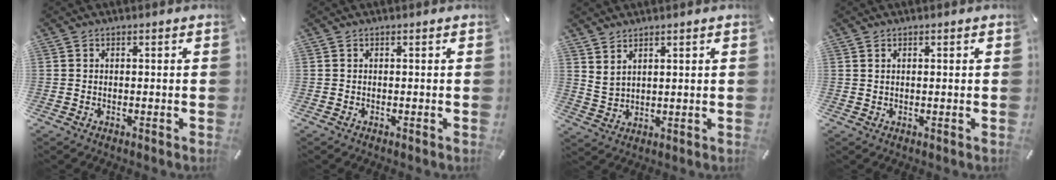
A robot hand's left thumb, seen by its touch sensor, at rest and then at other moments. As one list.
[{"total": 0.0}, {"total": 3.0, "force": [2.8, 1.1, 0.5], "torque": [-0.016, -0.012, 0.054]}, {"total": 0.6, "force": [0.4, 0.3, 0.4], "torque": [-0.007, 0.001, 0.006]}]